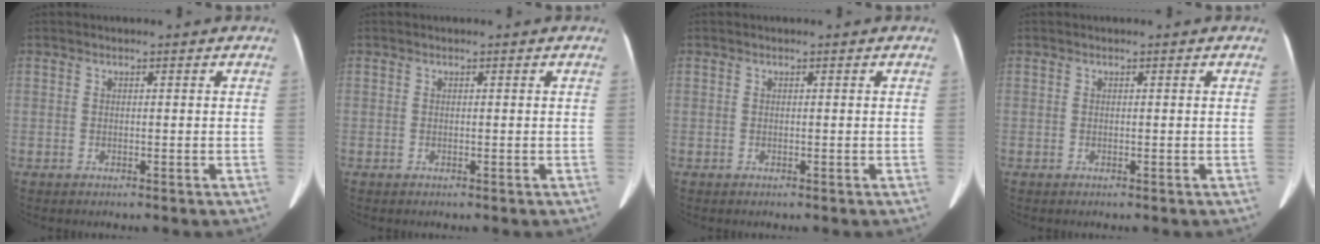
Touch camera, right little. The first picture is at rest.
{"total": 0.0}
{"total": 0.0}
{"total": 0.0}